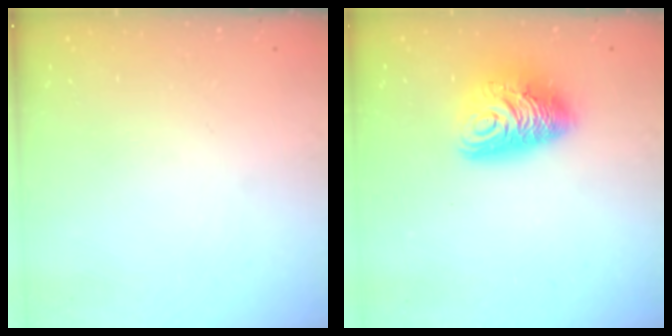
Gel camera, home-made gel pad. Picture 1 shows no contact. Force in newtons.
{"total": 11.8, "press": 11.7, "slide": 1.2}